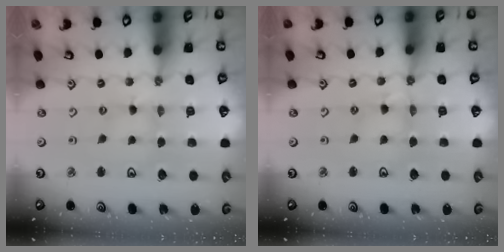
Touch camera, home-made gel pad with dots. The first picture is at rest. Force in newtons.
{"total": 3.5, "press": 3.5, "slide": 0.4}